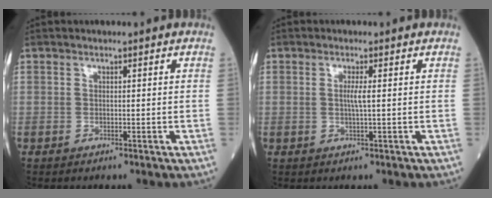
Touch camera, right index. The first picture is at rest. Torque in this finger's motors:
{"motor_torque": [0.20, 0.10, 0.17, 0.06]}